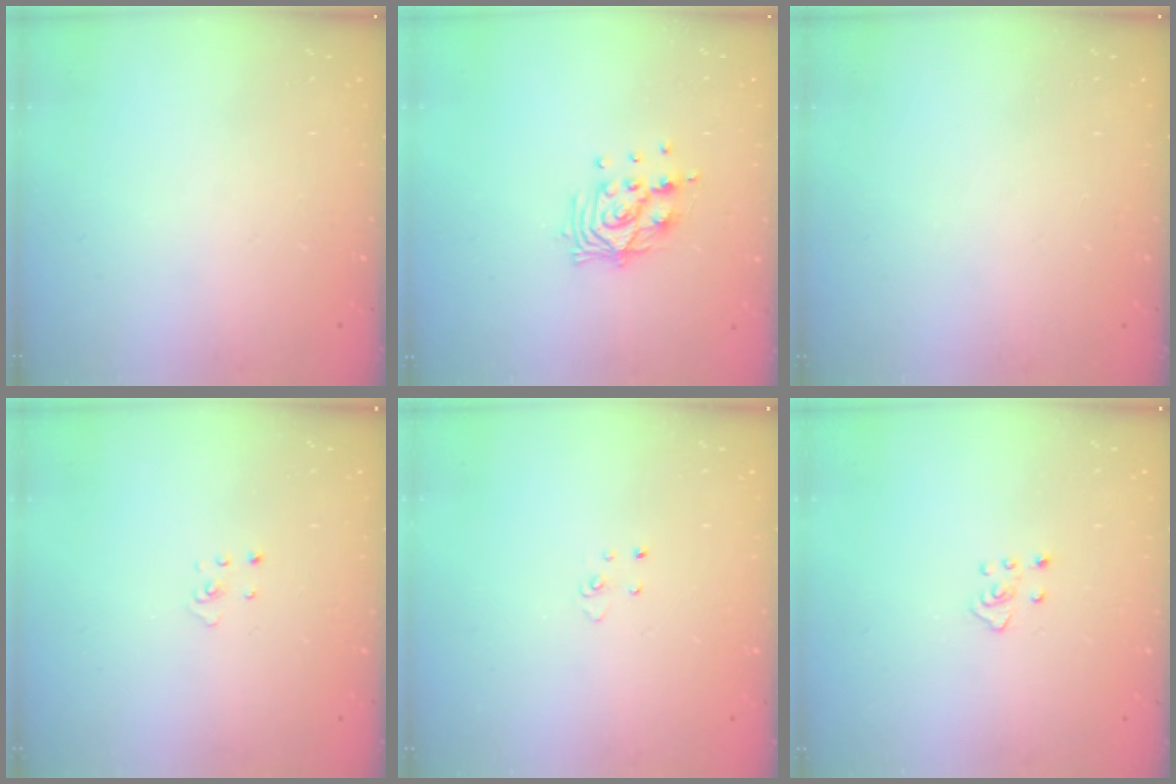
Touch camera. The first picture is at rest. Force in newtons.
{"total": 11.0, "press": 11.0, "slide": 1.3}
{"total": 0.0}
{"total": 1.9, "press": 1.9, "slide": 0.1}
{"total": 2.9, "press": 2.9, "slide": 0.2}
{"total": 3.5, "press": 3.4, "slide": 0.6}